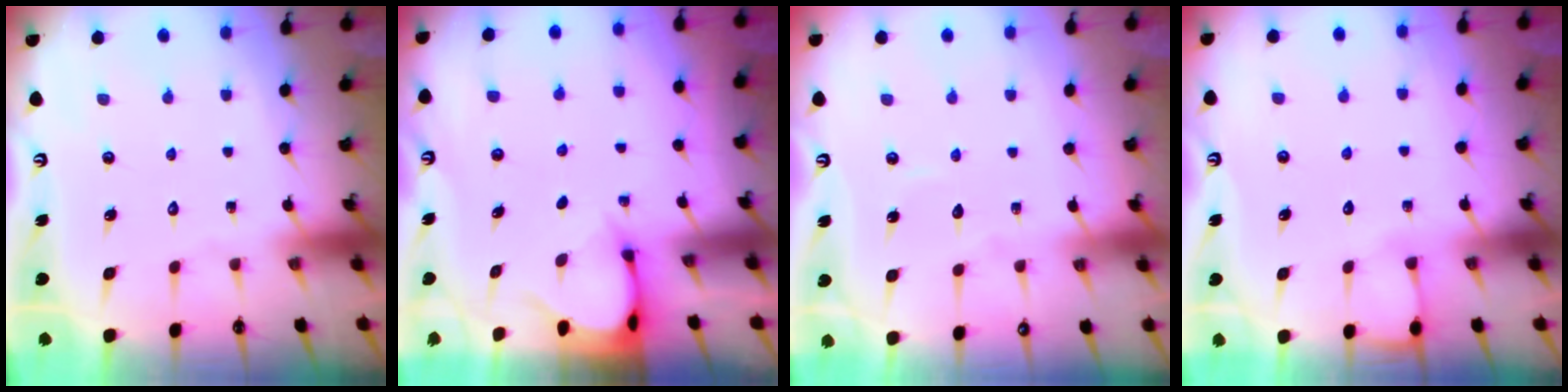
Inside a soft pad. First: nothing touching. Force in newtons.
{"total": 3.1, "press": 3.1, "slide": 0.2}
{"total": 3.5, "press": 3.5, "slide": 0.2}
{"total": 2.9, "press": 2.9, "slide": 0.5}